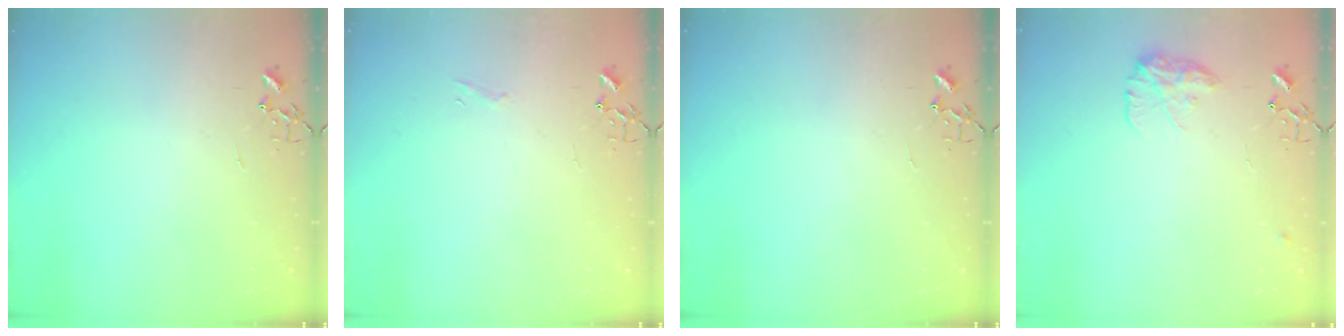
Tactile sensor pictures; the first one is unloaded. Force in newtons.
{"total": 4.2, "press": 4.2, "slide": 0.3}
{"total": 0.0}
{"total": 10.8, "press": 10.8, "slide": 0.6}